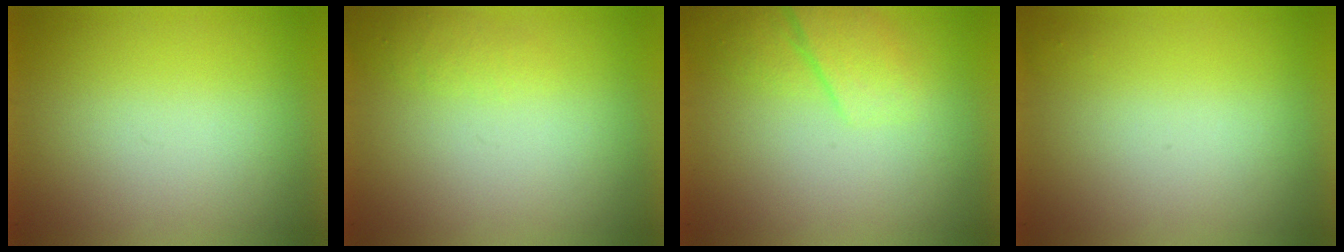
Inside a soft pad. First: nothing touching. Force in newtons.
{"total": 1.4}
{"total": 2.5}
{"total": 1.1}